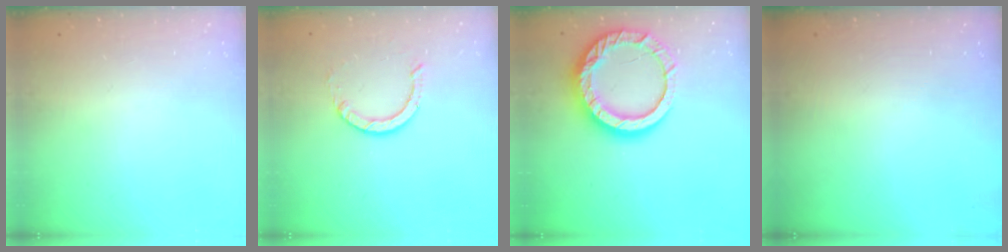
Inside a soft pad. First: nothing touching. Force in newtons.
{"total": 2.9, "press": 2.9, "slide": 0.2}
{"total": 17.0, "press": 16.9, "slide": 1.3}
{"total": 0.0}